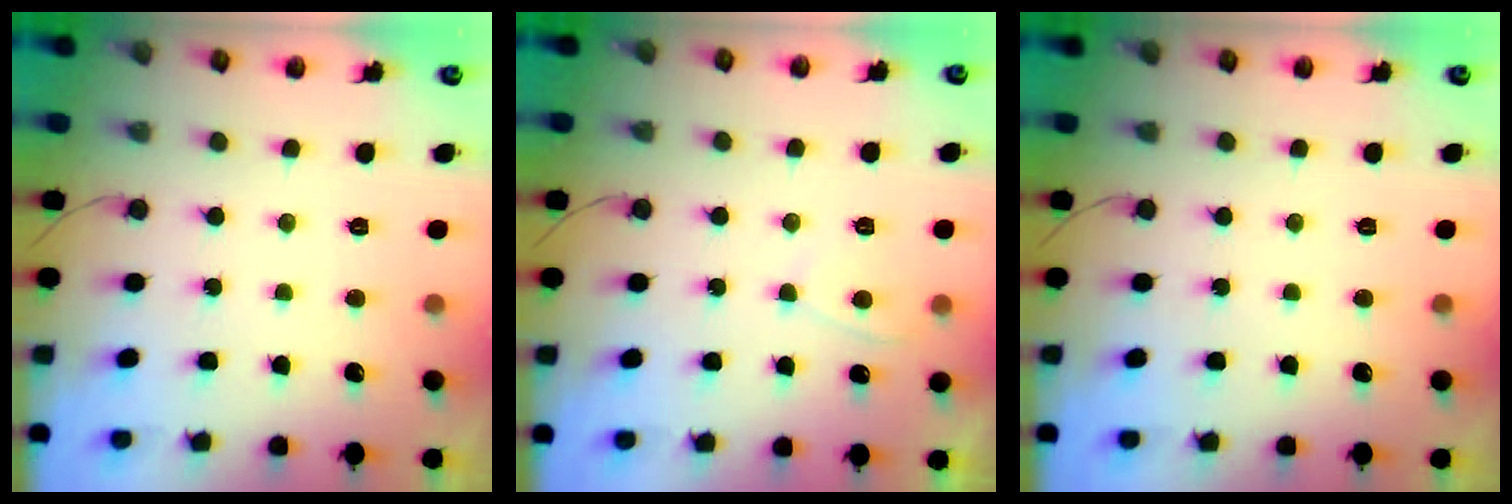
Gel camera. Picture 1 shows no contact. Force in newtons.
{"total": 4.0, "press": 4.0, "slide": 0.5}
{"total": 0.0}